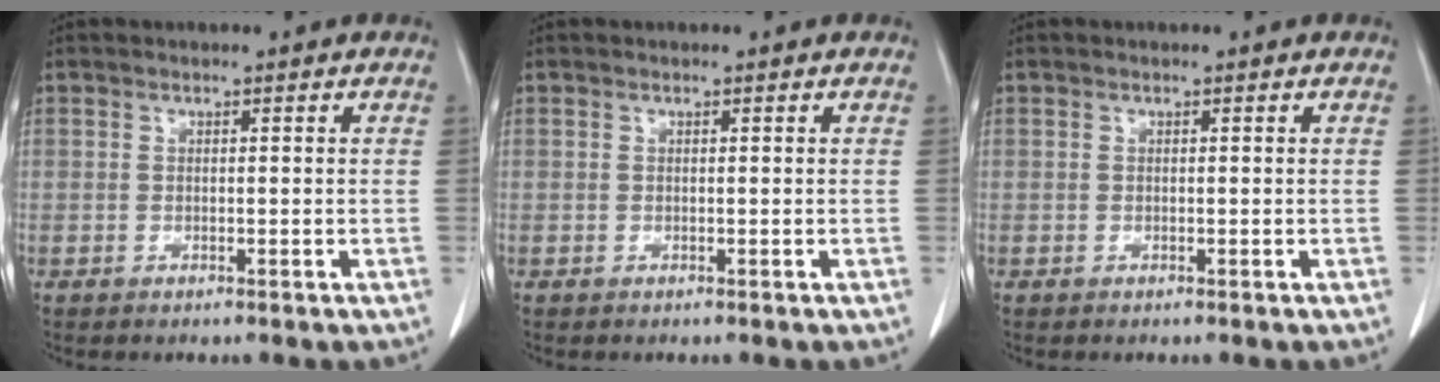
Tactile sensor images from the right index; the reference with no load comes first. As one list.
[{"total": 0.0}, {"total": 0.0}]